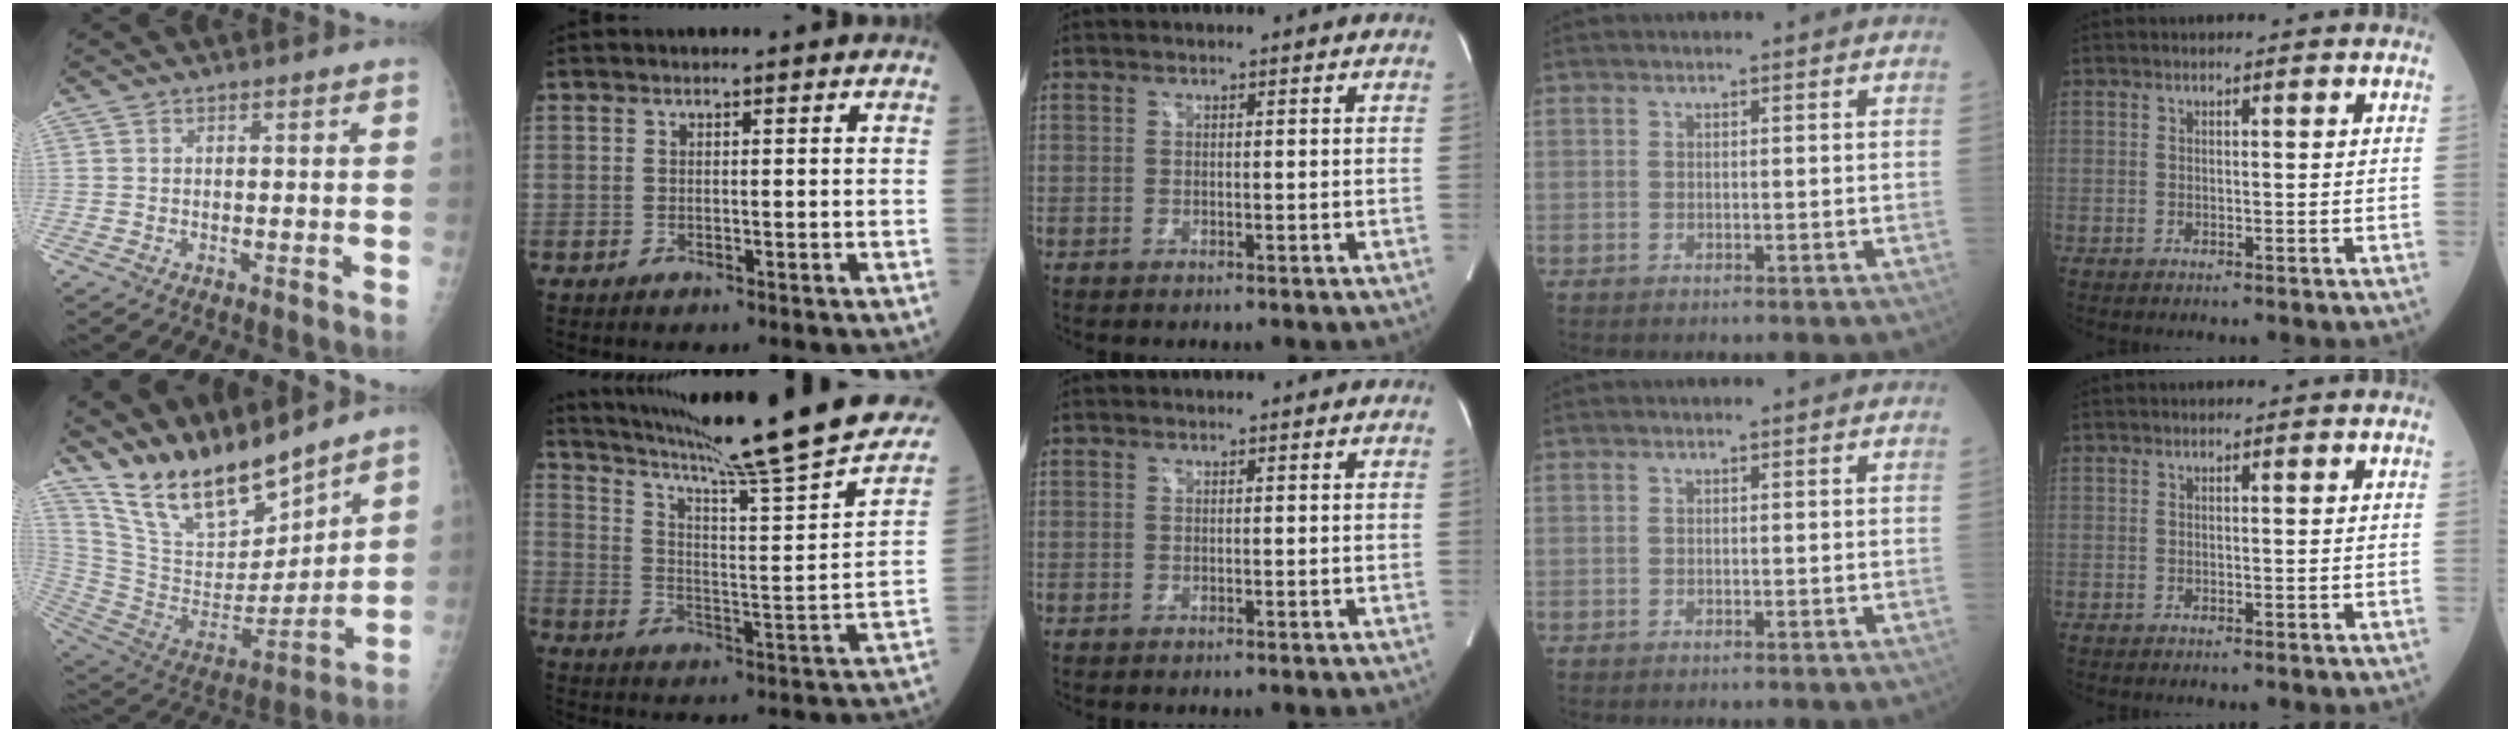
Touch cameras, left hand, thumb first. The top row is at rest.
{"thumb": {"total": 18.7, "force": [16.0, 5.4, 8.1], "torque": [-0.109, -0.094, 0.307]}, "index": {"total": 28.1, "force": [23.7, 0.1, 15.2], "torque": [-0.249, -0.061, 0.324]}}